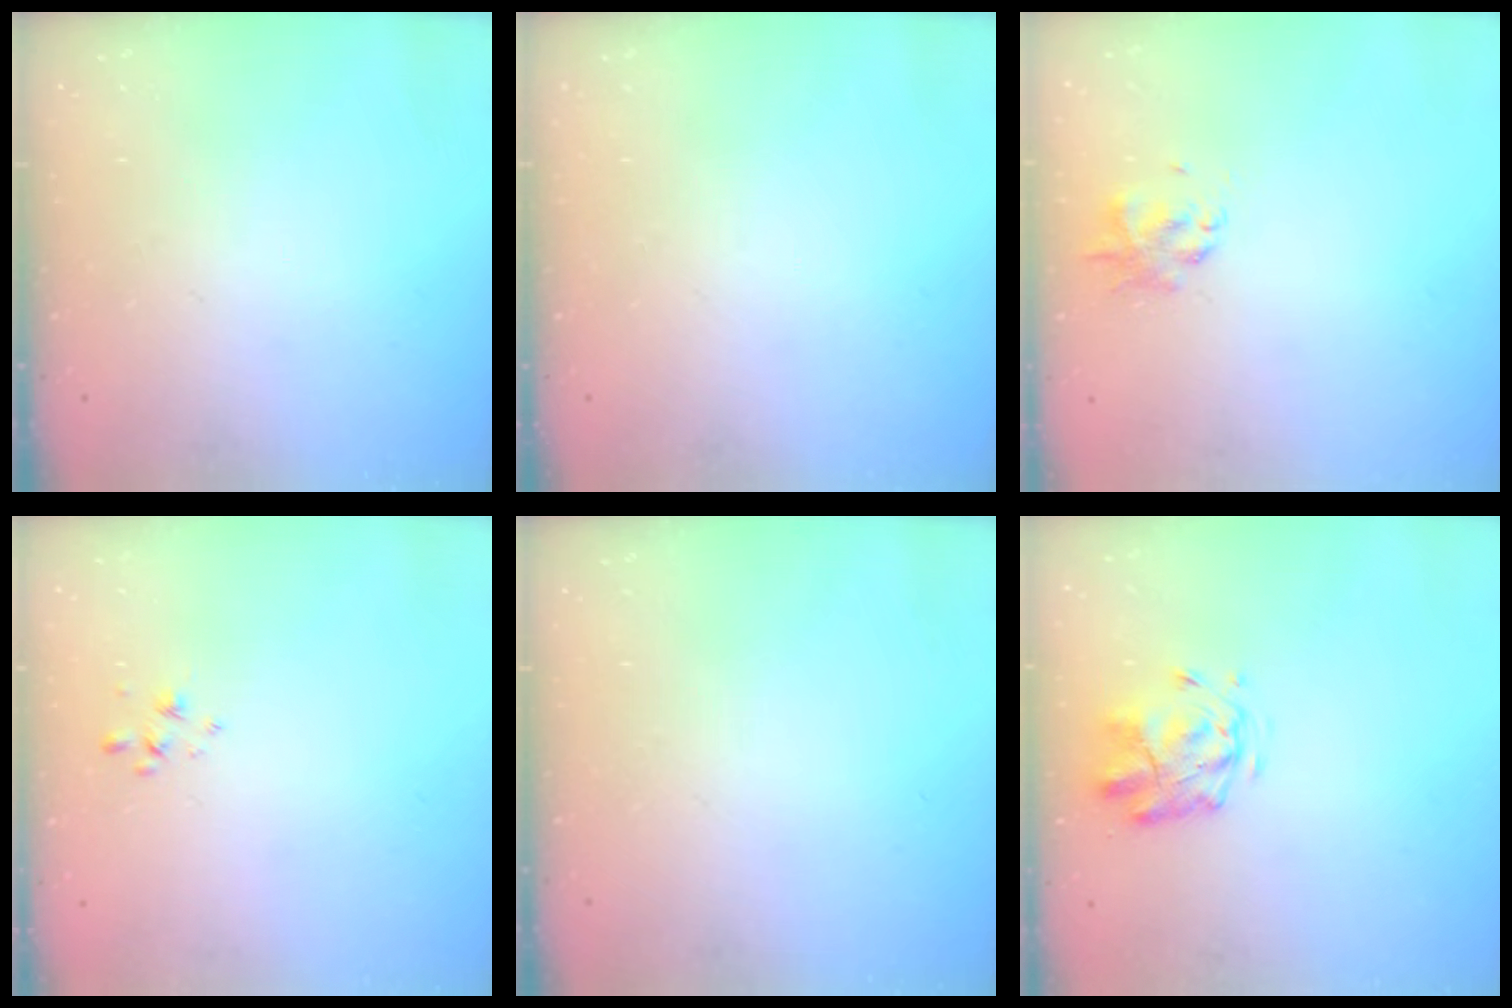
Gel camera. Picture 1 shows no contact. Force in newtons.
{"total": 0.0}
{"total": 1.9, "press": 1.9, "slide": 0.4}
{"total": 1.7, "press": 1.6, "slide": 0.5}
{"total": 0.0}
{"total": 2.9, "press": 2.5, "slide": 1.5}